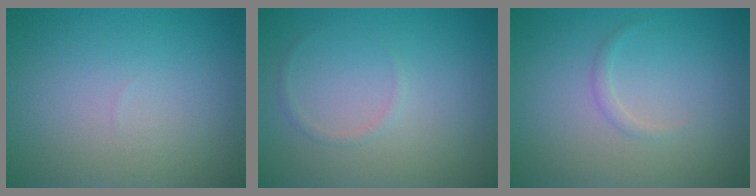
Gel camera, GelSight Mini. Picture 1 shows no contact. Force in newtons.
{"total": 0.6, "press": 0.6, "slide": 0.1}
{"total": 0.7, "press": 0.7, "slide": 0.0}